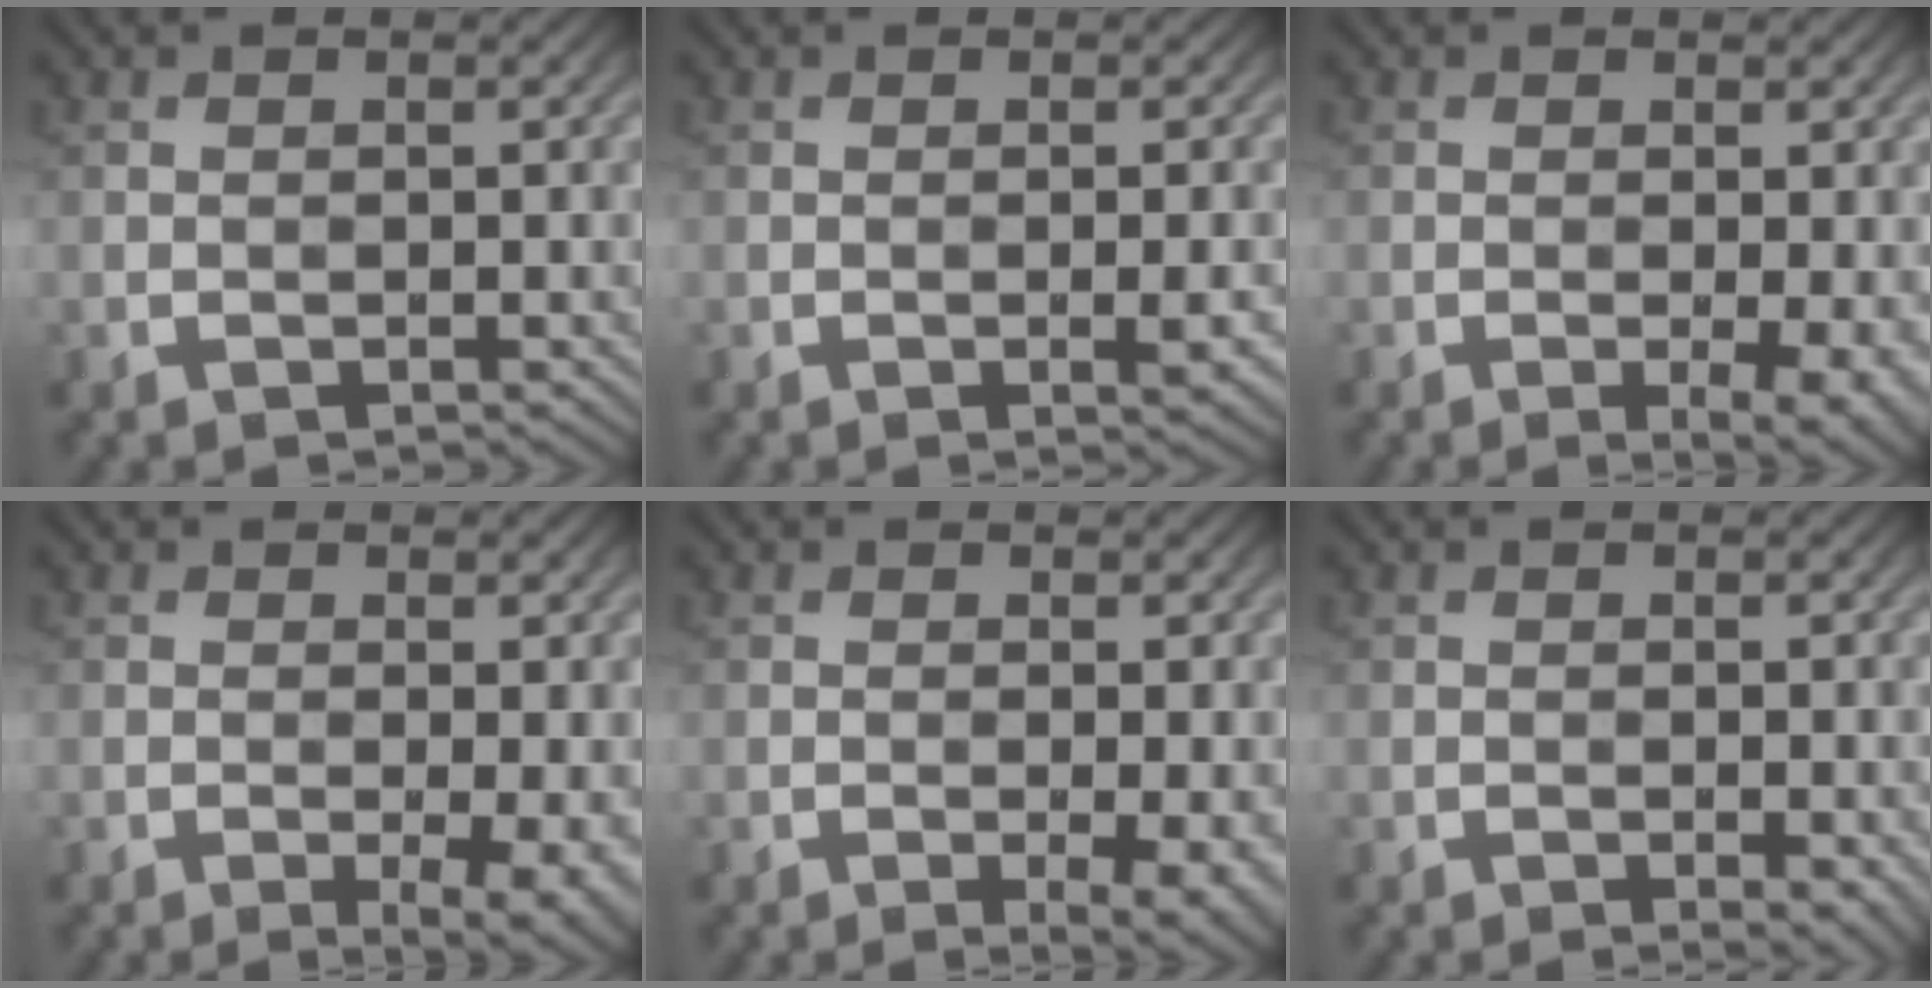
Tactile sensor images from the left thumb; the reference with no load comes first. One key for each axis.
{"total": 2.1, "fx": -0.6, "fy": 0.3, "fz": 2.0, "tx": -0.031, "ty": 0.001, "tz": -0.009}
{"total": 3.5, "fx": -1.1, "fy": 0.8, "fz": 3.2, "tx": -0.052, "ty": -0.005, "tz": -0.014}
{"total": 3.8, "fx": -1.1, "fy": 1.0, "fz": 3.5, "tx": -0.052, "ty": -0.006, "tz": -0.015}
{"total": 3.2, "fx": -0.9, "fy": 0.7, "fz": 3.0, "tx": -0.047, "ty": -0.006, "tz": -0.013}
{"total": 1.7, "fx": -0.6, "fy": 0.4, "fz": 1.5, "tx": -0.022, "ty": -0.004, "tz": -0.008}